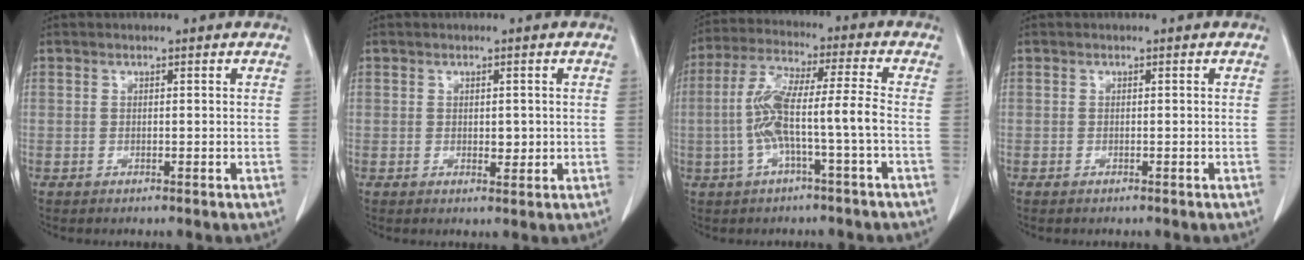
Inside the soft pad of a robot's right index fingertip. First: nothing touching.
{"total": 1.9, "force": [0.1, 1.2, 1.5], "torque": [-0.018, -0.001, 0.008]}
{"total": 9.5, "force": [-1.9, 0.2, 9.3], "torque": [-0.194, 0.026, -0.036]}
{"total": 0.0}